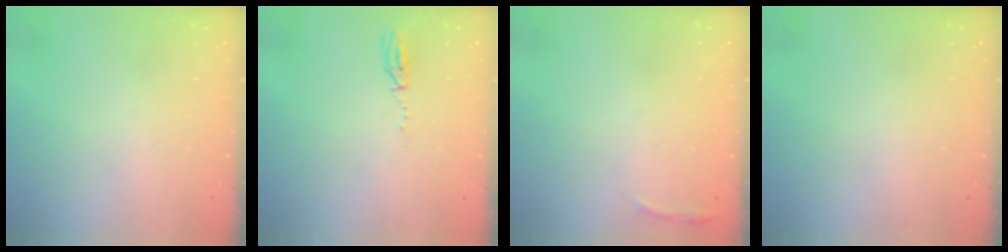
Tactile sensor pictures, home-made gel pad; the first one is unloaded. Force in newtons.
{"total": 17.0, "press": 5.1, "slide": 16.2}
{"total": 3.0, "press": 1.9, "slide": 2.3}
{"total": 0.0}